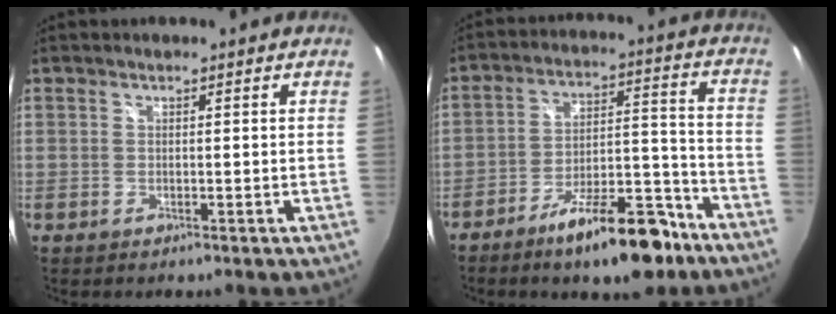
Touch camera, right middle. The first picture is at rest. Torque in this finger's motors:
{"motor_torque": [1.35, -0.79, 0.51, 0.11]}